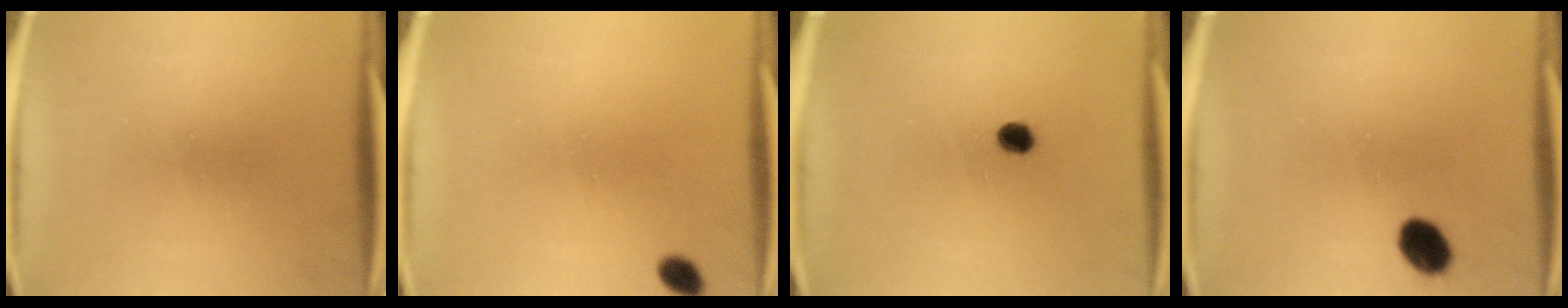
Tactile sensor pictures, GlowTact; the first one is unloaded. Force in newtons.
{"total": 2.1}
{"total": 2.7}
{"total": 5.8}